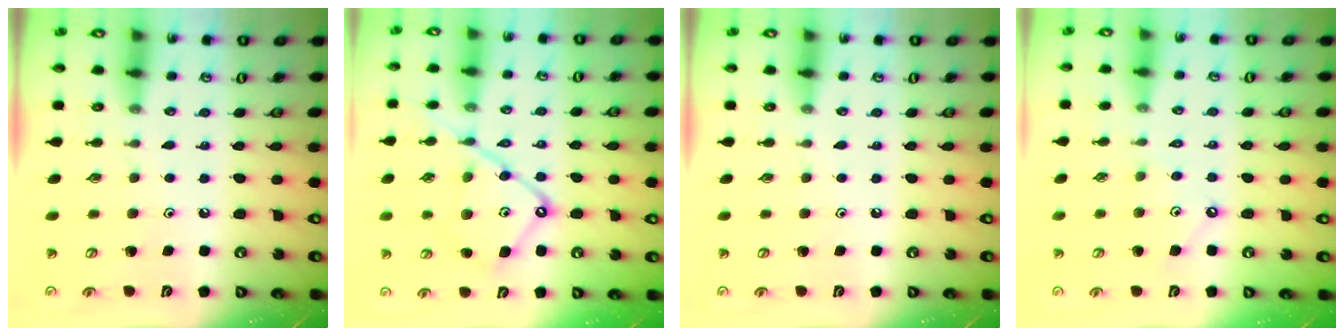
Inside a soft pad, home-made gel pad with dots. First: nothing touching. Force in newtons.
{"total": 15.8, "press": 15.7, "slide": 1.6}
{"total": 0.0}
{"total": 2.9, "press": 2.8, "slide": 0.5}